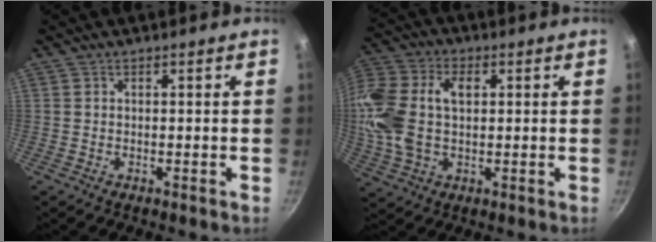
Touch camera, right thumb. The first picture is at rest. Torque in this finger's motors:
{"motor_torque": [0.45, 0.60, 0.36, -0.13, 0.52]}